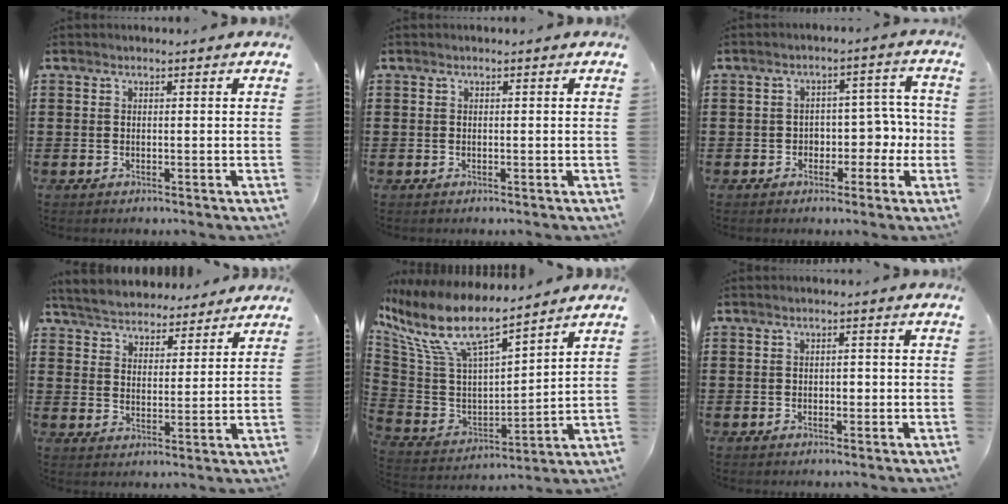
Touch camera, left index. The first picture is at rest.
{"total": 0.0}
{"total": 4.5, "force": [-1.0, 3.6, 2.4], "torque": [-0.042, 0.004, -0.028]}
{"total": 4.7, "force": [4.6, 0.8, 0.2], "torque": [-0.028, -0.022, 0.080]}
{"total": 12.0, "force": [8.2, 3.2, 8.1], "torque": [-0.198, -0.051, 0.139]}
{"total": 1.1, "force": [-0.3, 0.7, 0.8], "torque": [-0.017, 0.002, -0.008]}